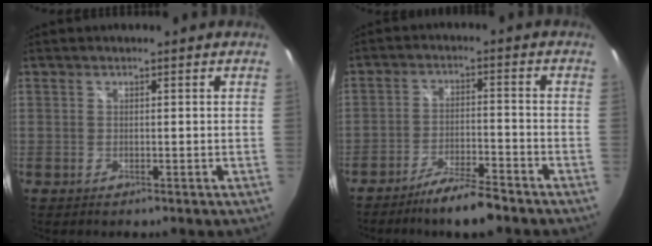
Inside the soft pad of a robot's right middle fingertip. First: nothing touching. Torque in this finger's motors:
{"motor_torque": [0.12, -0.17, 0.08, 0.02]}